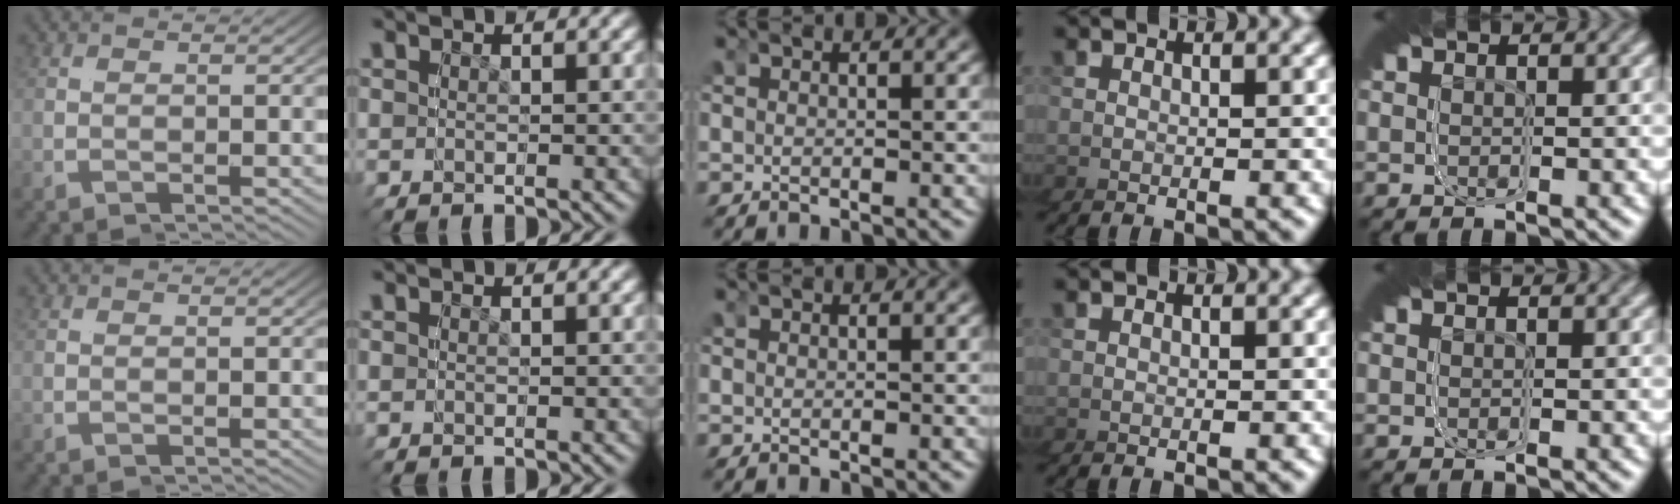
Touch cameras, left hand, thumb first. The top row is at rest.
{}